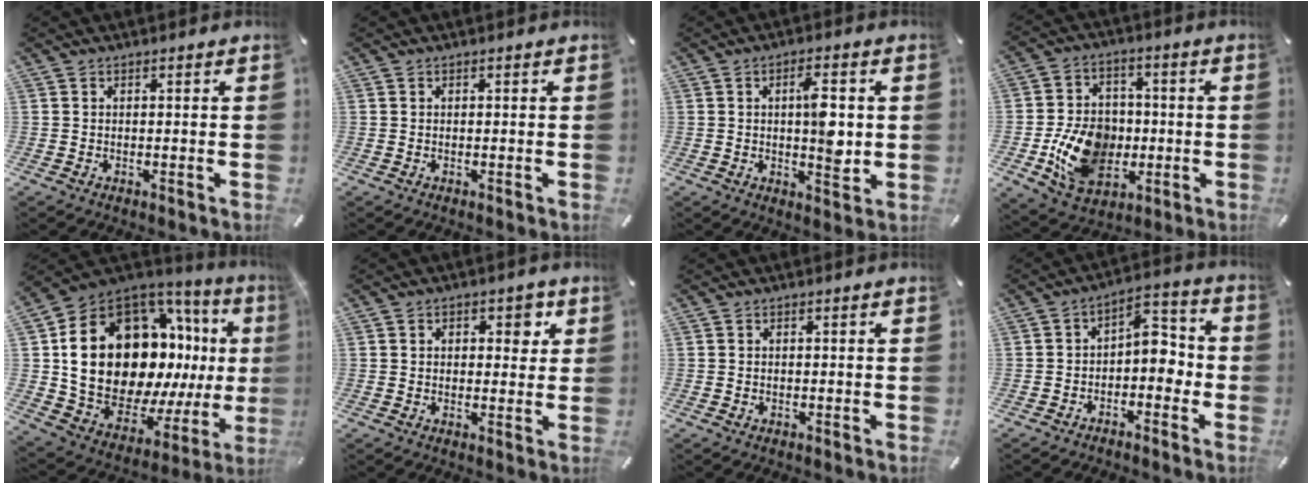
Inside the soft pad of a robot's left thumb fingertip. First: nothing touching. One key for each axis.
{"total": 0.0}
{"total": 8.5, "fx": 0.8, "fy": 3.4, "fz": 7.7, "tx": -0.123, "ty": -0.009, "tz": 0.005}
{"total": 14.8, "fx": -3.0, "fy": 11.5, "fz": 8.8, "tx": -0.177, "ty": 0.011, "tz": -0.051}
{"total": 25.7, "fx": 6.0, "fy": 17.6, "fz": 17.7, "tx": -0.325, "ty": -0.078, "tz": 0.144}
{"total": 4.7, "fx": 1.6, "fy": 3.2, "fz": 3.1, "tx": -0.027, "ty": -0.004, "tz": 0.016}
{"total": 0.0}
{"total": 7.6, "fx": -1.2, "fy": 4.9, "fz": 5.6, "tx": -0.069, "ty": 0.003, "tz": -0.027}